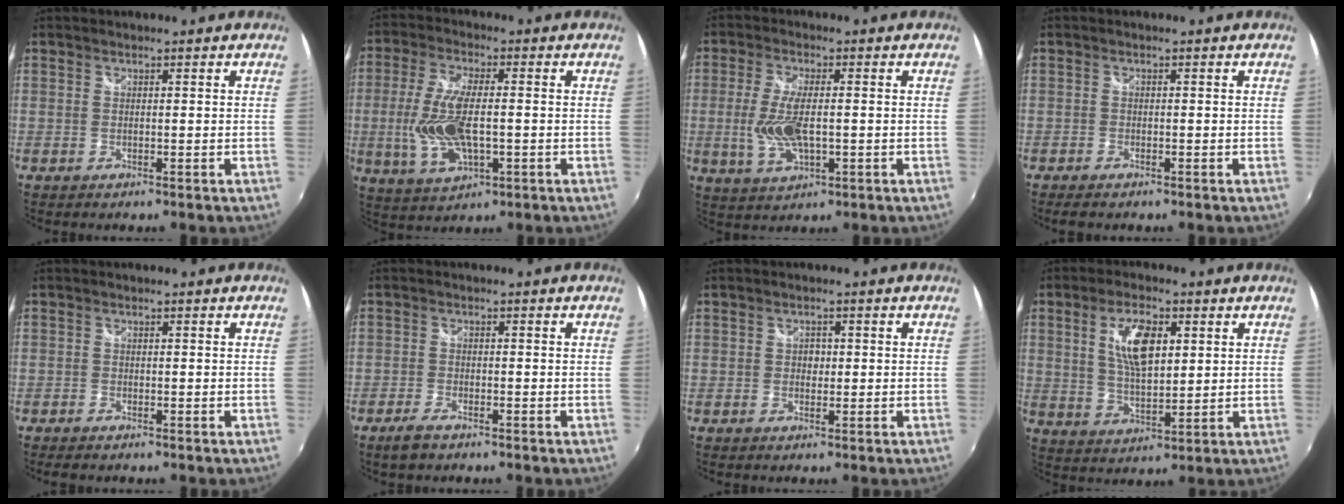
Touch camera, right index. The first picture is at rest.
{"total": 12.2, "force": [-1.5, 5.1, 10.9], "torque": [-0.227, -0.007, -0.025]}
{"total": 8.6, "force": [-1.0, 3.5, 7.8], "torque": [-0.161, -0.009, -0.016]}
{"total": 1.9, "force": [-1.5, 0.6, 0.9], "torque": [-0.022, -0.006, -0.028]}
{"total": 1.5, "force": [-1.3, 0.5, 0.7], "torque": [-0.017, -0.006, -0.024]}
{"total": 3.3, "force": [-2.5, 1.2, 1.8], "torque": [-0.049, -0.003, -0.048]}
{"total": 1.5, "force": [-0.2, 1.4, 0.5], "torque": [-0.006, 0.002, -0.004]}
{"total": 9.3, "force": [3.0, 4.1, 7.8], "torque": [-0.147, 0.007, 0.059]}